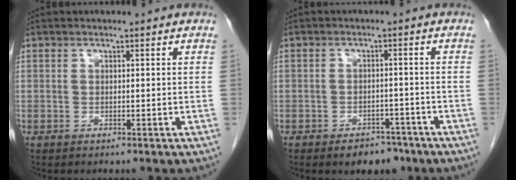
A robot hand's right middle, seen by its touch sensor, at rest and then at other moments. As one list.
[{"total": 4.2, "force": [-3.0, 2.4, 1.6], "torque": [-0.016, 0.006, -0.036]}]